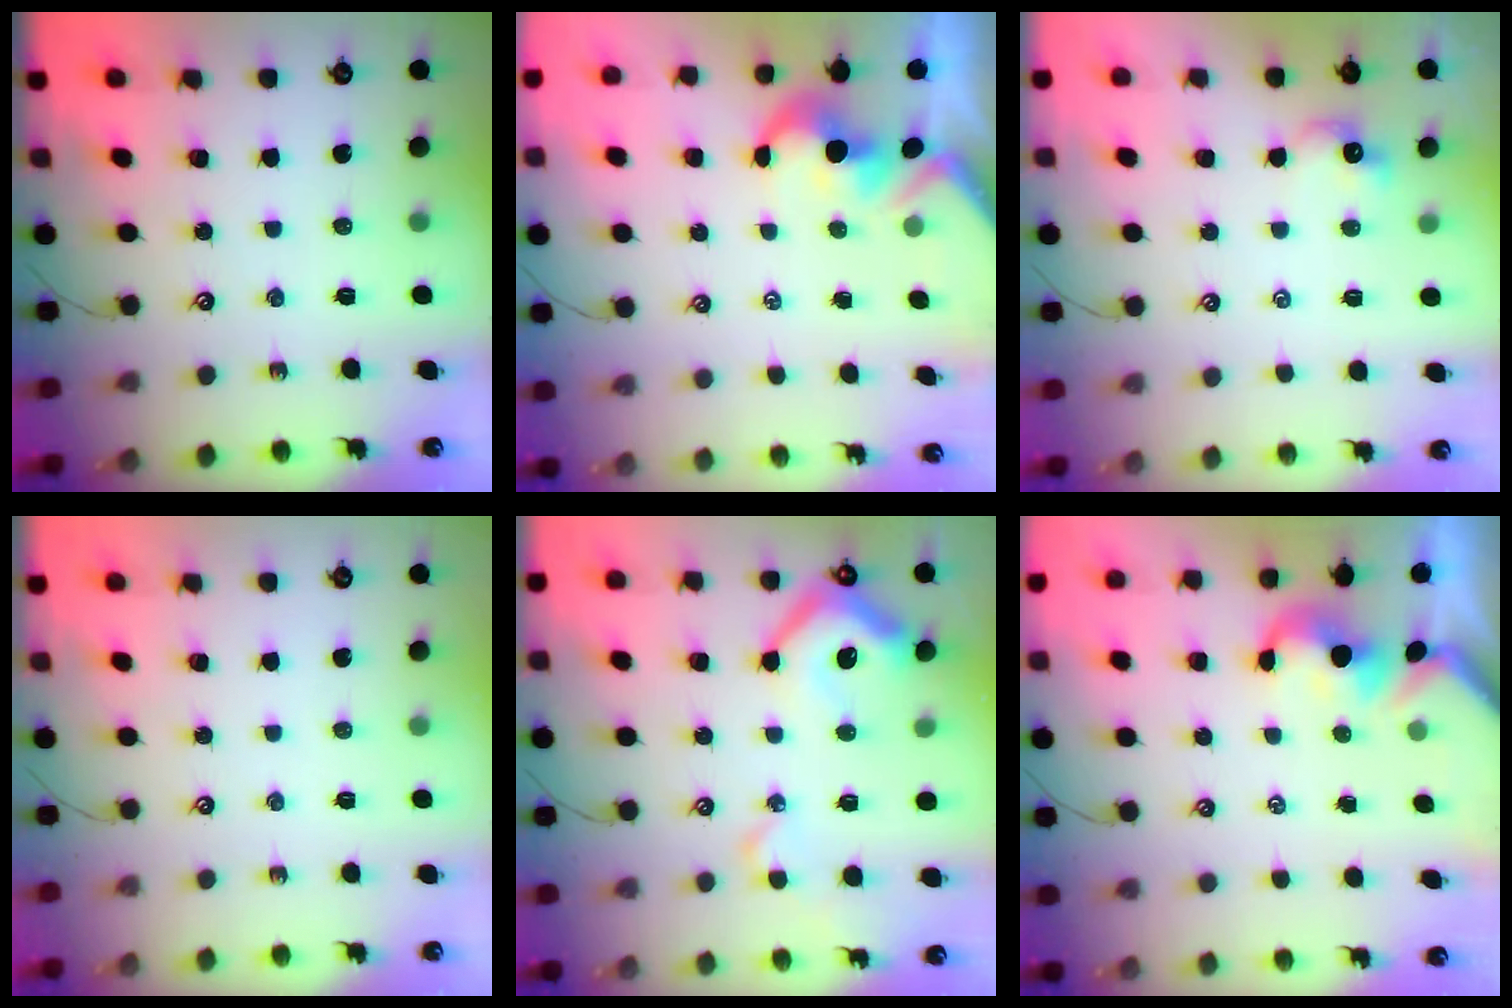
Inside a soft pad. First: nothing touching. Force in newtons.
{"total": 1.7, "press": 1.4, "slide": 1.0}
{"total": 1.2, "press": 1.1, "slide": 0.5}
{"total": 0.0}
{"total": 11.5, "press": 11.3, "slide": 1.8}
{"total": 0.5, "press": 0.2, "slide": 0.5}